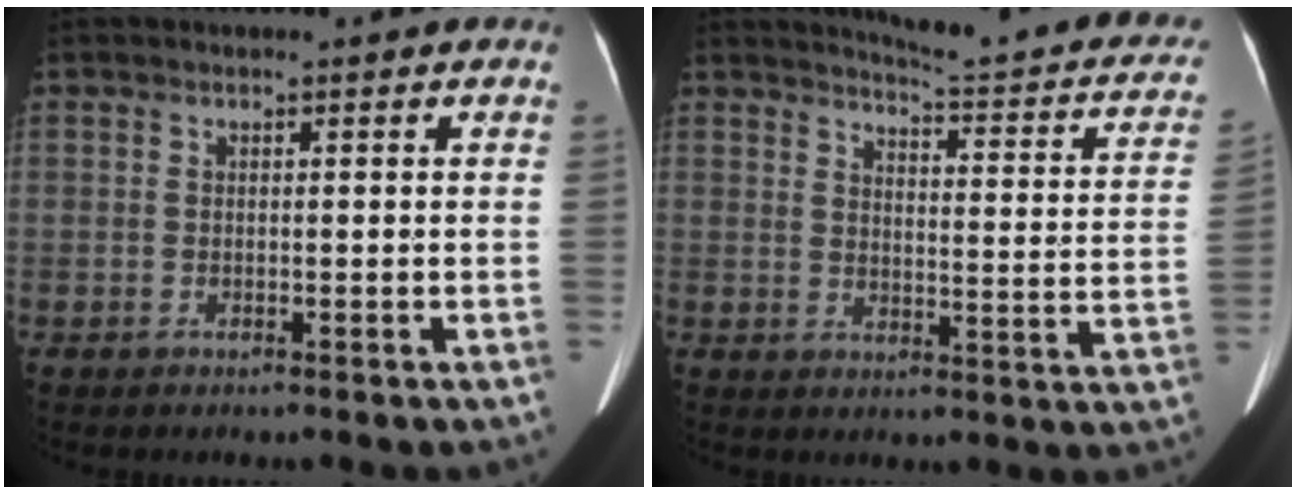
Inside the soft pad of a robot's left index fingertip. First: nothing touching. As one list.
[{"total": 16.7, "force": [15.2, 2.2, 6.7], "torque": [-0.071, -0.059, 0.161]}]